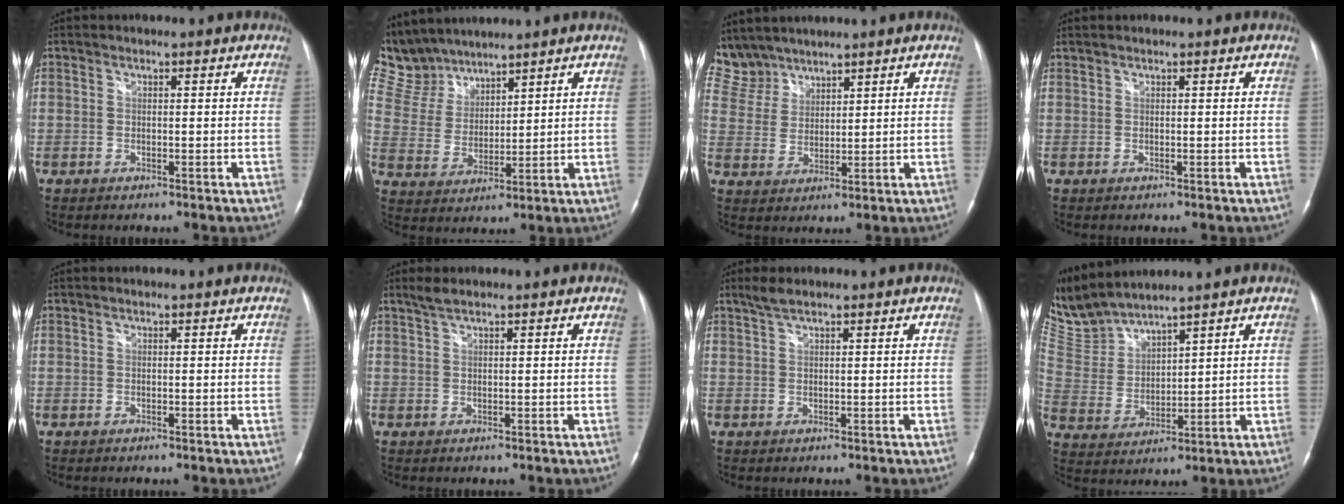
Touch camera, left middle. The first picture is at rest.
{"total": 10.5, "force": [9.7, 3.7, 1.2], "torque": [-0.046, 0.017, 0.212]}
{"total": 8.2, "force": [7.3, 3.6, 0.1], "torque": [-0.012, 0.011, 0.162]}
{"total": 0.0}
{"total": 0.0}
{"total": 1.8, "force": [1.4, 0.2, 1.0], "torque": [-0.028, 0.009, 0.032]}
{"total": 2.2, "force": [1.7, 0.4, 1.3], "torque": [-0.034, 0.009, 0.037]}
{"total": 10.6, "force": [10.4, 0.5, 2.1], "torque": [-0.074, 0.010, 0.232]}